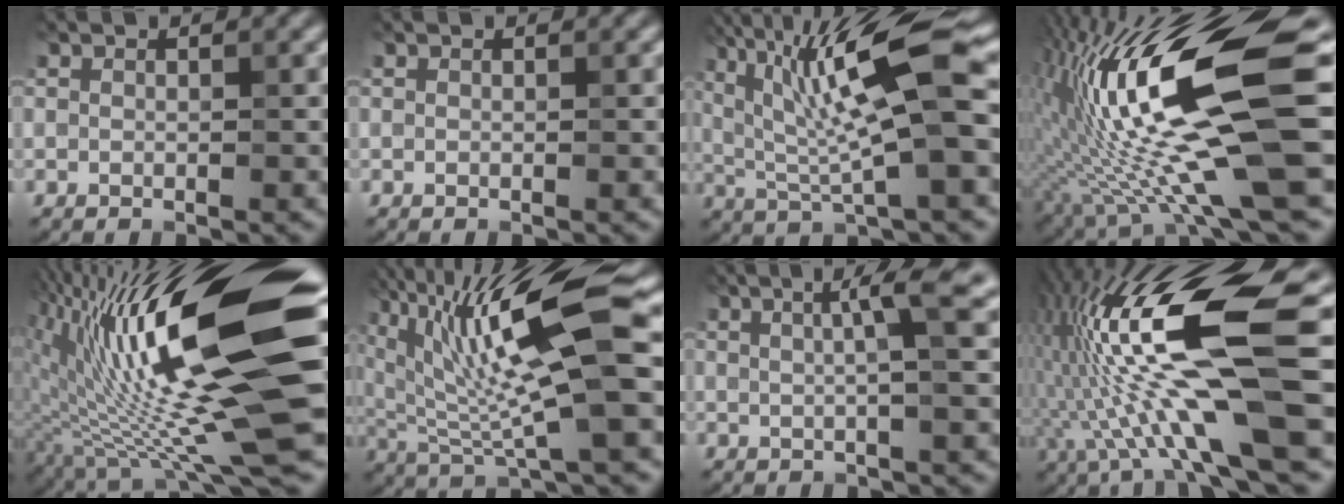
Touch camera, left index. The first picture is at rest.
{"total": 0.0}
{"total": 11.0, "force": [2.9, 2.2, 10.4], "torque": [-0.184, 0.002, 0.055]}
{"total": 17.6, "force": [-1.1, 4.0, 17.1], "torque": [-0.317, 0.011, -0.017]}
{"total": 18.4, "force": [1.4, 4.0, 17.9], "torque": [-0.294, 0.003, 0.021]}
{"total": 12.4, "force": [3.5, 2.7, 11.6], "torque": [-0.205, 0.001, 0.068]}
{"total": 4.5, "force": [1.2, 0.7, 4.3], "torque": [-0.057, 0.014, 0.019]}
{"total": 13.7, "force": [-0.3, 2.9, 13.4], "torque": [-0.254, 0.015, -0.008]}